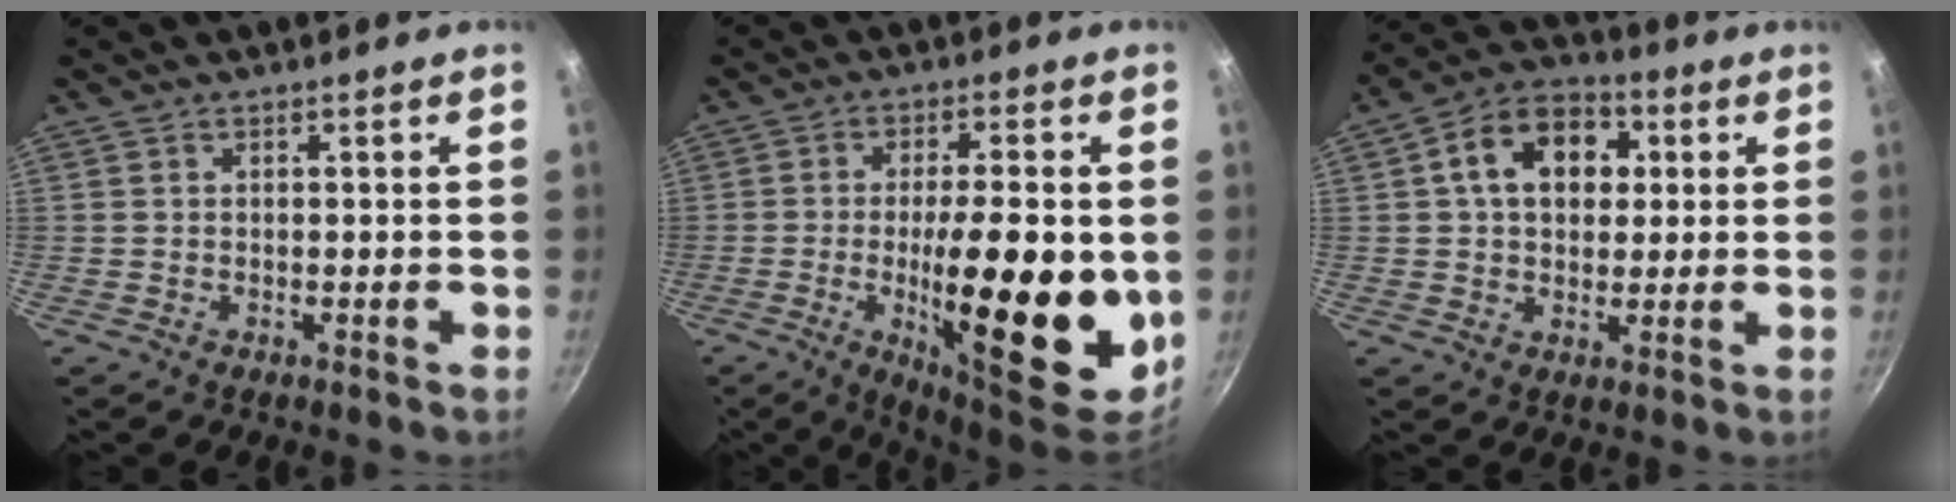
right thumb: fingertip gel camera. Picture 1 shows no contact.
{"total": 20.2, "force": [-3.0, 6.2, 19.0], "torque": [-0.280, 0.001, -0.042]}
{"total": 12.7, "force": [2.8, 9.2, 8.3], "torque": [-0.101, 0.017, 0.030]}